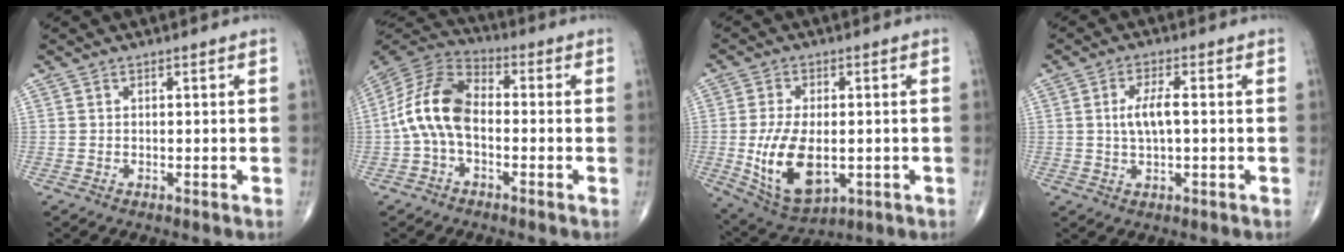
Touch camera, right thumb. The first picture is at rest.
{"total": 12.4, "force": [-1.3, 7.3, 9.9], "torque": [-0.196, 0.036, -0.037]}
{"total": 13.7, "force": [-2.0, 7.5, 11.3], "torque": [-0.203, -0.011, -0.017]}
{"total": 5.1, "force": [0.3, 1.8, 4.7], "torque": [-0.101, 0.003, 0.004]}